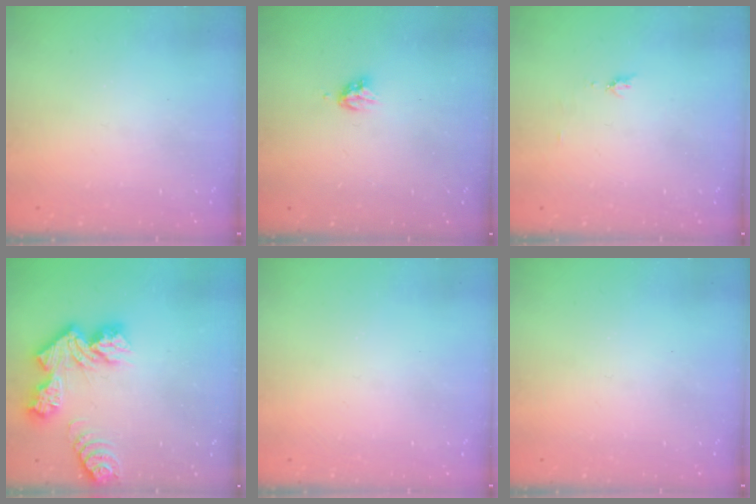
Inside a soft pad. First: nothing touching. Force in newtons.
{"total": 4.2, "press": 4.1, "slide": 0.5}
{"total": 4.8, "press": 4.7, "slide": 0.6}
{"total": 12.2, "press": 12.1, "slide": 1.0}
{"total": 0.0}
{"total": 0.0}